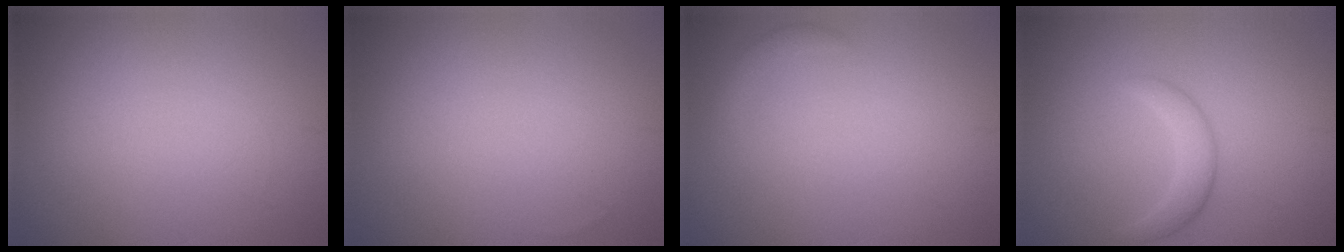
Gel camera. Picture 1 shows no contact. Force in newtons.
{"total": 0.0}
{"total": 1.0, "press": 1.0, "slide": 0.0}
{"total": 2.1, "press": 2.1, "slide": 0.1}